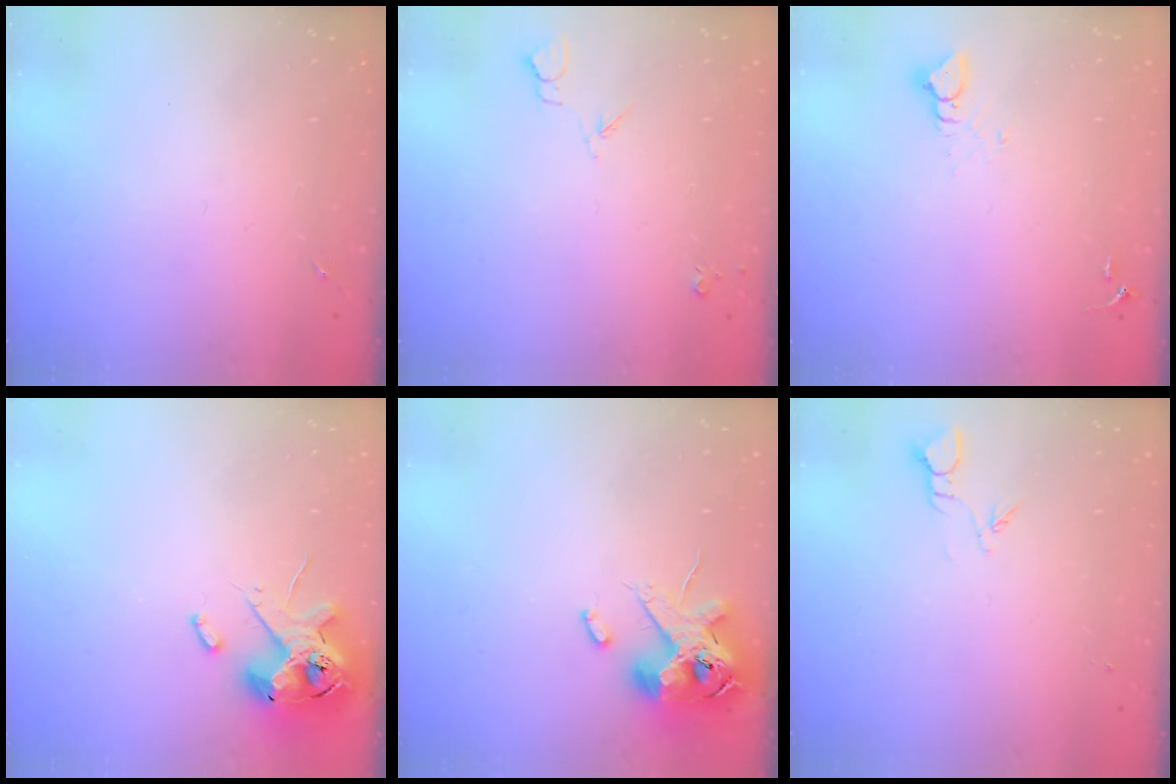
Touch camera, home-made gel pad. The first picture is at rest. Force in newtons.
{"total": 5.0, "press": 4.9, "slide": 0.7}
{"total": 3.6, "press": 3.6, "slide": 0.2}
{"total": 12.8, "press": 12.6, "slide": 2.0}
{"total": 13.3, "press": 13.1, "slide": 2.1}
{"total": 2.7, "press": 2.7, "slide": 0.3}